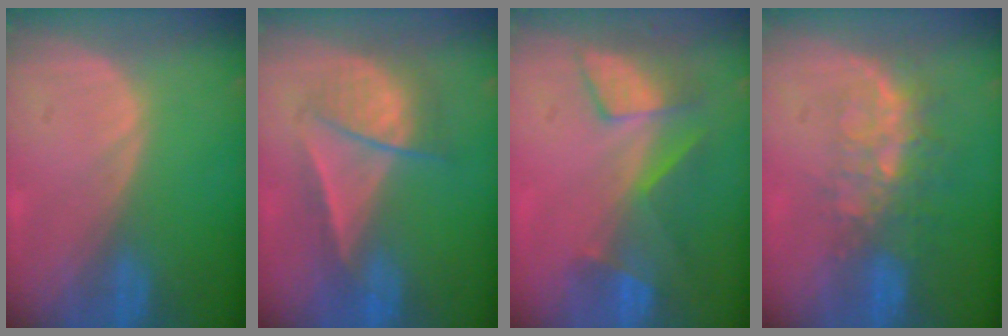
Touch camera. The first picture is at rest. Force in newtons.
{"total": 6.6, "press": 6.5, "slide": 1.2}
{"total": 8.6, "press": 7.2, "slide": 4.7}
{"total": 8.2, "press": 6.8, "slide": 4.6}